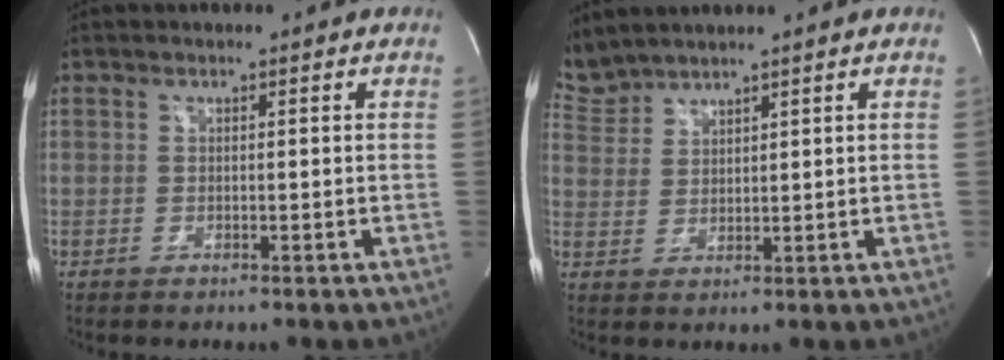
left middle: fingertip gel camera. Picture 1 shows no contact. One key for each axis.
{"total": 4.4, "fx": 4.4, "fy": 0.2, "fz": -0.1, "tx": -0.016, "ty": 0.017, "tz": 0.100}